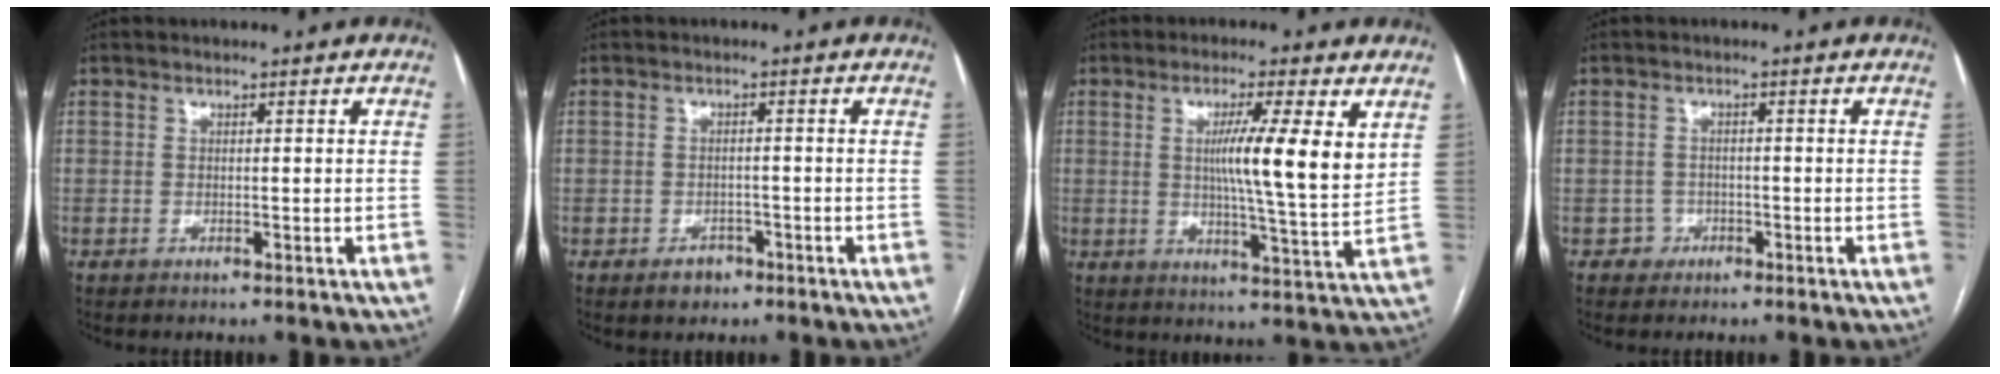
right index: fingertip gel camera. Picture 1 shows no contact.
{"total": 2.8, "force": [-1.8, 2.0, 0.9], "torque": [-0.008, 0.005, -0.020]}
{"total": 10.2, "force": [3.0, -0.1, 9.8], "torque": [-0.156, -0.006, 0.042]}
{"total": 2.2, "force": [-1.1, 1.9, -0.2], "torque": [0.014, 0.012, -0.021]}